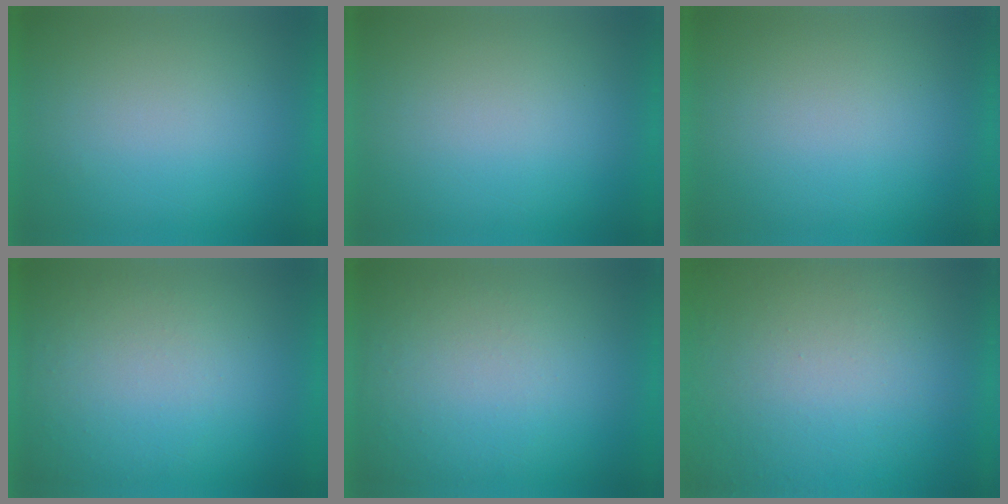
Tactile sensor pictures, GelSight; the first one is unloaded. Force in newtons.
{"total": 0.0}
{"total": 0.0}
{"total": 1.0}
{"total": 1.0}
{"total": 7.6}